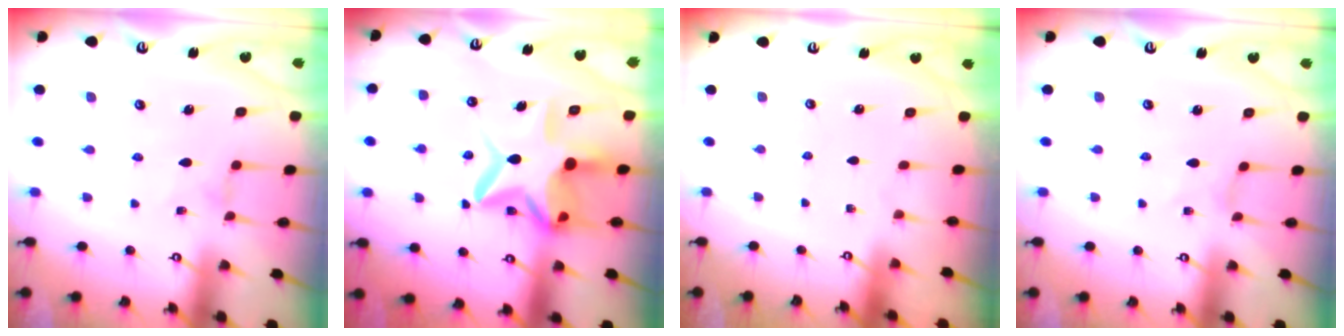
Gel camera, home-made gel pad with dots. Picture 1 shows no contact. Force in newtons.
{"total": 14.1, "press": 14.0, "slide": 1.6}
{"total": 0.0}
{"total": 0.0}